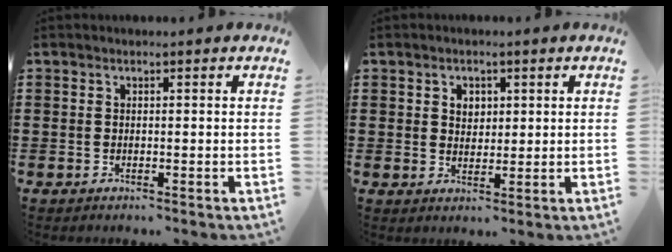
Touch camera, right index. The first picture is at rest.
{"total": 2.3, "force": [0.9, 1.8, 1.0], "torque": [-0.027, 0.010, 0.016]}